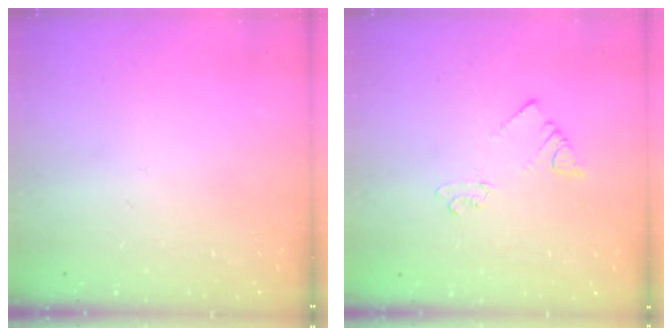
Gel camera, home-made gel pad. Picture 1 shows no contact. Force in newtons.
{"total": 1.4, "press": 1.4, "slide": 0.1}